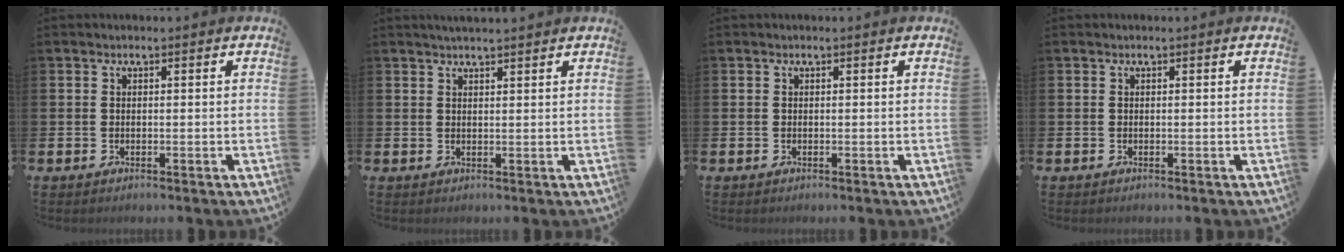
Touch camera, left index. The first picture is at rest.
{"total": 2.0, "force": [2.0, 0.1, 0.6], "torque": [-0.001, -0.008, 0.033]}
{"total": 0.0}
{"total": 0.0}